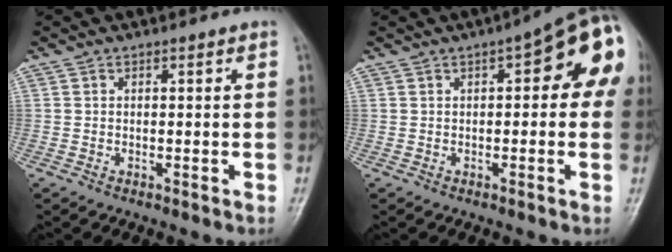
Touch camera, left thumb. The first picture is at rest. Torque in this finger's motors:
{"motor_torque": [0.22, 1.08, 0.13, -0.01, 0.12]}